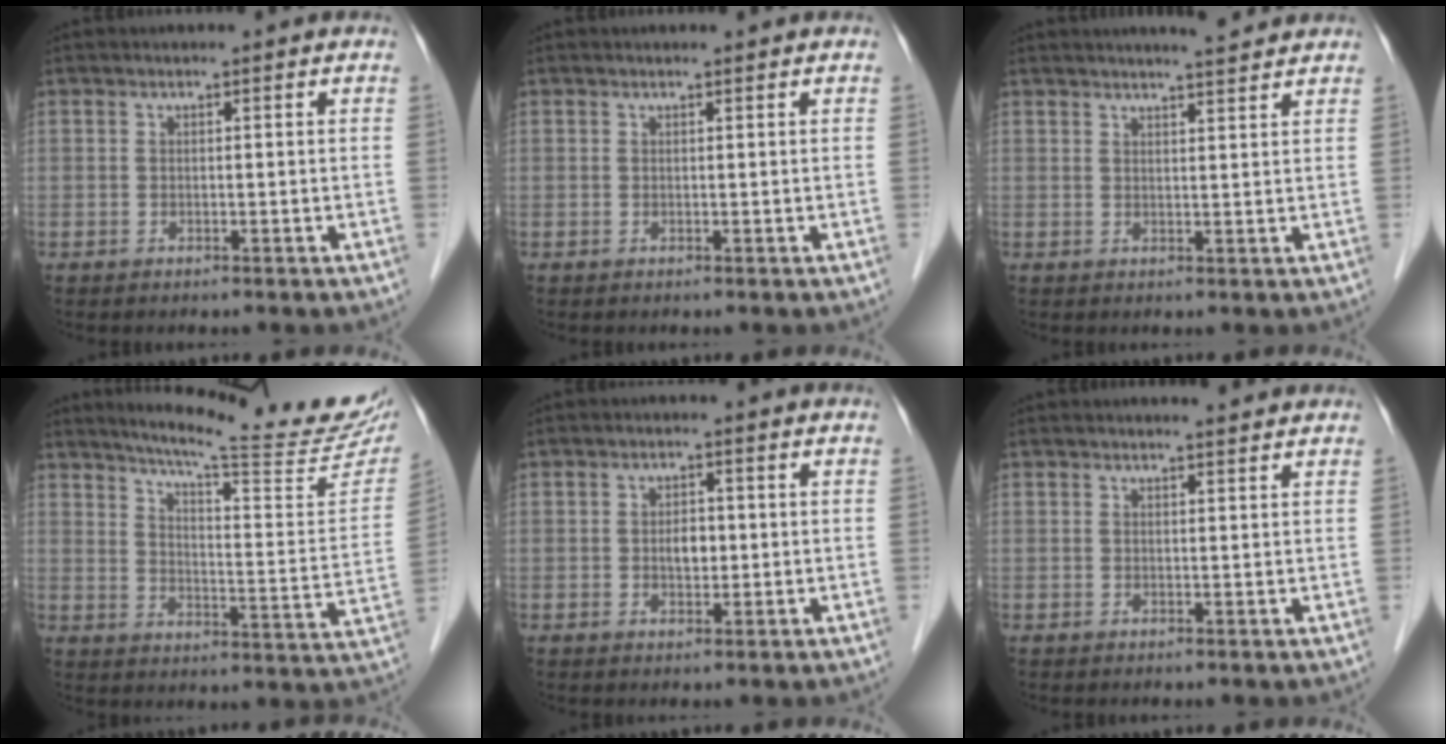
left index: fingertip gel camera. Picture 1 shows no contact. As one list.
[{"total": 0.6, "force": [-0.6, -0.2, 0.1], "torque": [-0.003, -0.003, -0.010]}, {"total": 3.9, "force": [3.4, 0.1, 1.8], "torque": [-0.030, 0.004, 0.040]}, {"total": 19.9, "force": [17.5, 0.2, 9.5], "torque": [-0.139, -0.071, 0.220]}, {"total": 2.6, "force": [-1.3, 1.4, 1.8], "torque": [-0.029, -0.002, -0.020]}, {"total": 1.0, "force": [0.9, -0.1, 0.5], "torque": [-0.007, -0.002, 0.007]}]